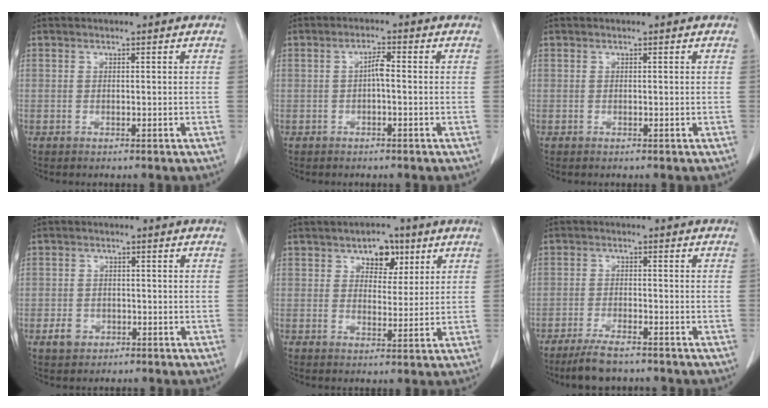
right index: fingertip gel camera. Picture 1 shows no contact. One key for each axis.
{"total": 2.1, "fx": -0.2, "fy": 0.4, "fz": 2.1, "tx": -0.037, "ty": 0.005, "tz": -0.005}
{"total": 0.0}
{"total": 3.0, "fx": -1.2, "fy": 2.6, "fz": 0.9, "tx": -0.014, "ty": 0.006, "tz": -0.013}
{"total": 5.4, "fx": 2.8, "fy": 3.4, "fz": 3.1, "tx": -0.037, "ty": 0.011, "tz": 0.042}
{"total": 5.8, "fx": -4.8, "fy": 1.2, "fz": 3.1, "tx": -0.057, "ty": -0.011, "tz": -0.082}